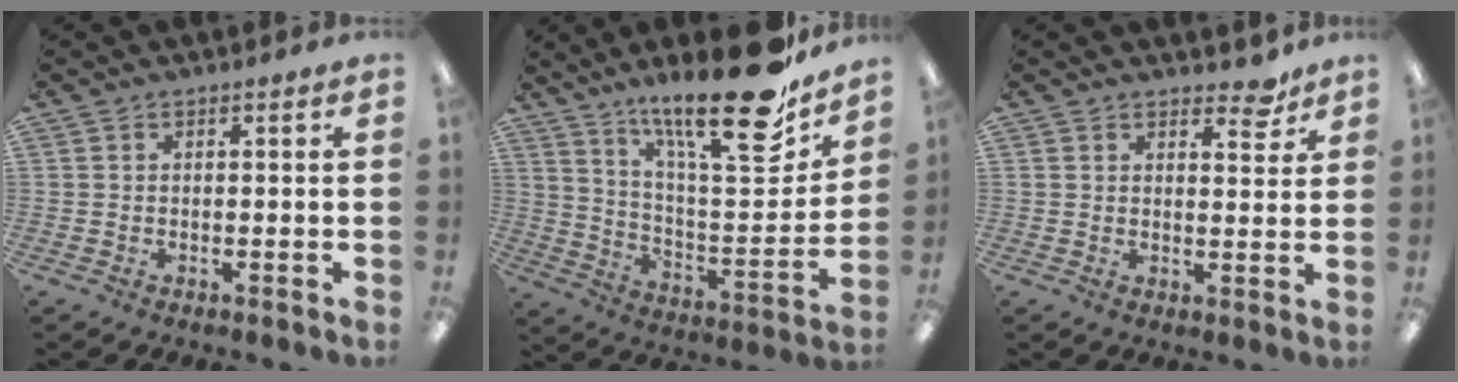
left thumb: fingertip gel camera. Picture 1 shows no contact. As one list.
[{"total": 23.3, "force": [18.0, 4.5, 14.2], "torque": [-0.218, -0.127, 0.287]}, {"total": 4.8, "force": [3.8, 2.0, 2.1], "torque": [-0.010, -0.024, 0.062]}]